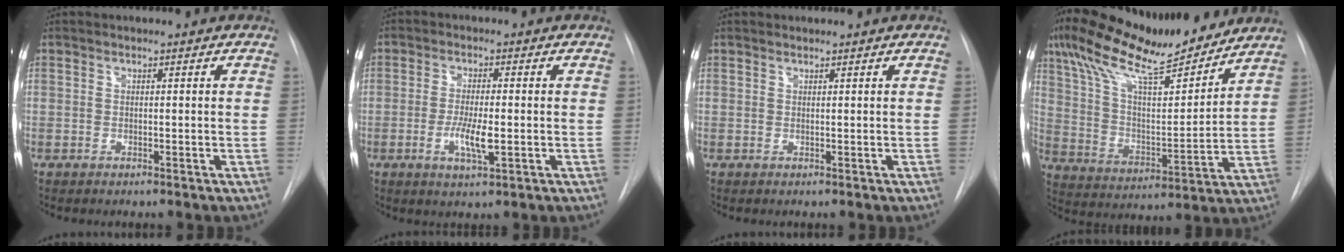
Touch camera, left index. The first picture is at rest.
{"total": 4.9, "force": [-1.2, 0.9, 4.7], "torque": [-0.092, -0.008, -0.018]}
{"total": 0.5, "force": [0.5, 0.0, -0.1], "torque": [-0.003, 0.007, 0.012]}
{"total": 20.0, "force": [16.1, 3.5, 11.3], "torque": [-0.203, 0.020, 0.278]}